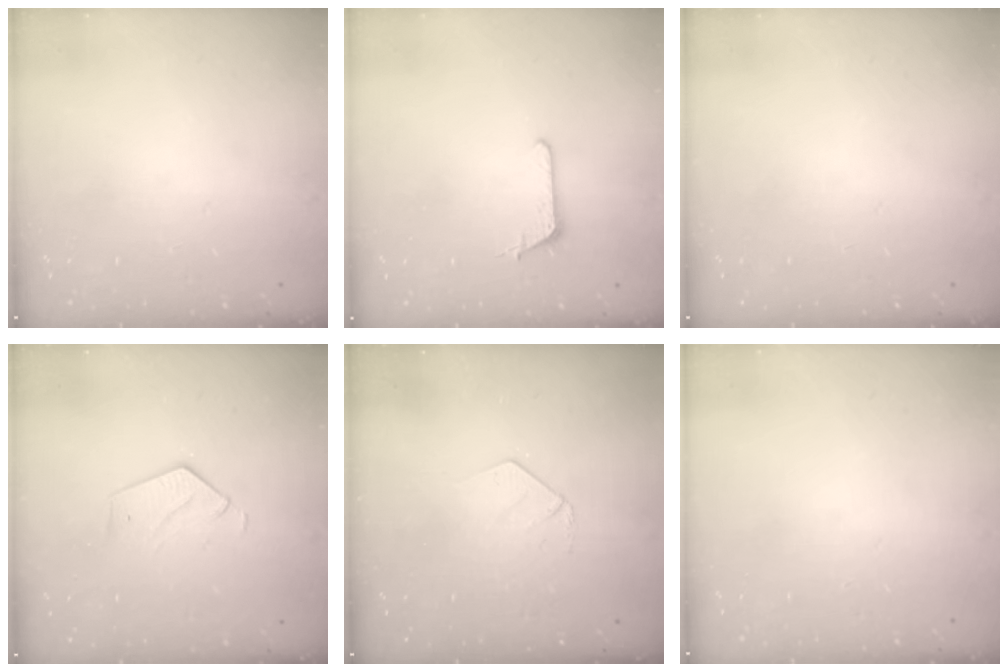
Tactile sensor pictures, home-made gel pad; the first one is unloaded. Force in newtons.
{"total": 5.6, "press": 5.5, "slide": 0.7}
{"total": 0.0}
{"total": 3.6, "press": 3.6, "slide": 0.3}
{"total": 4.0, "press": 4.0, "slide": 0.3}
{"total": 0.0}